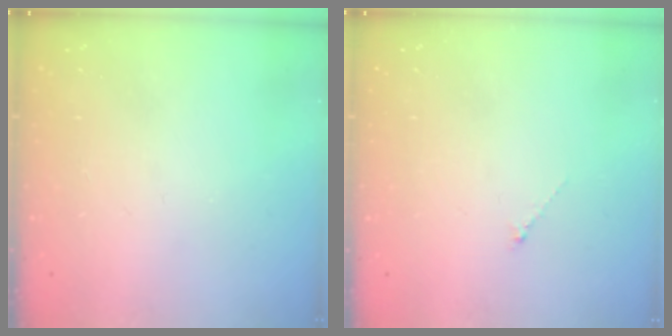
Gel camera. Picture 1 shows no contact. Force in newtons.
{"total": 0.6, "press": 0.5, "slide": 0.3}